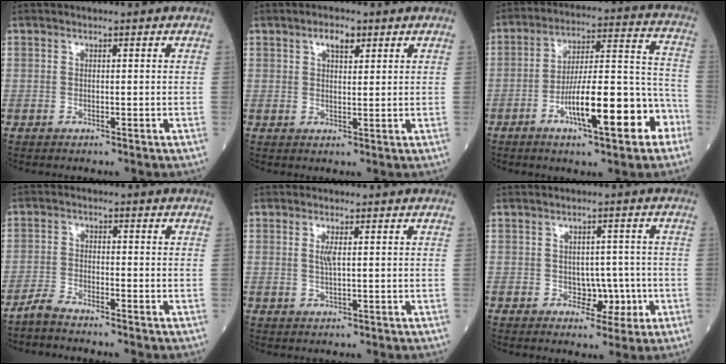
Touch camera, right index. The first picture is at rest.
{"total": 3.1, "force": [1.8, 1.2, 2.2], "torque": [-0.041, 0.003, 0.030]}
{"total": 15.8, "force": [-7.2, 3.2, 13.6], "torque": [-0.215, 0.023, -0.107]}
{"total": 2.9, "force": [-2.9, -0.1, 0.7], "torque": [-0.019, -0.011, -0.060]}
{"total": 1.7, "force": [0.3, 0.2, 1.7], "torque": [-0.039, -0.001, 0.006]}
{"total": 4.2, "force": [-1.2, 3.0, 2.7], "torque": [-0.025, 0.010, -0.012]}